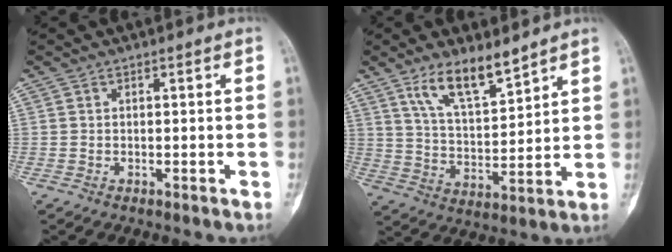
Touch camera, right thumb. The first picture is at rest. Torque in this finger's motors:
{"motor_torque": [-0.37, 0.81, 0.23, 0.06, 0.16]}